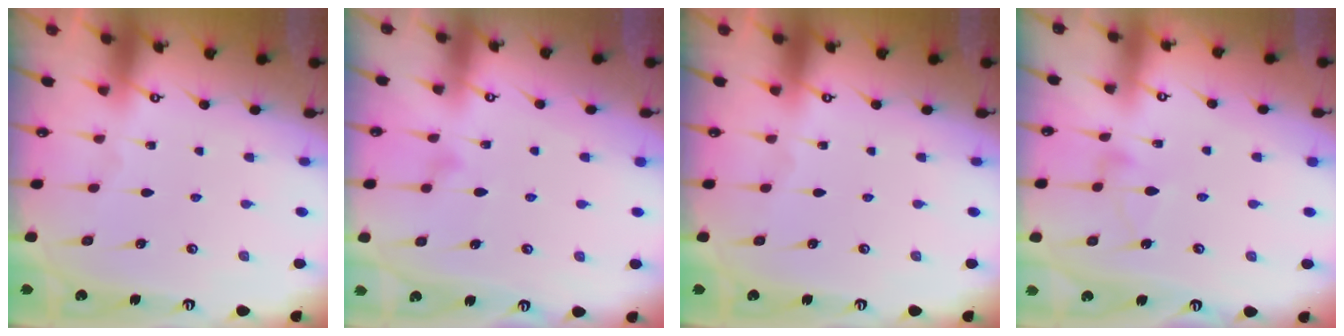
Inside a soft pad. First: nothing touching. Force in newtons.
{"total": 8.3, "press": 8.3, "slide": 0.5}
{"total": 0.0}
{"total": 3.9, "press": 3.9, "slide": 0.2}